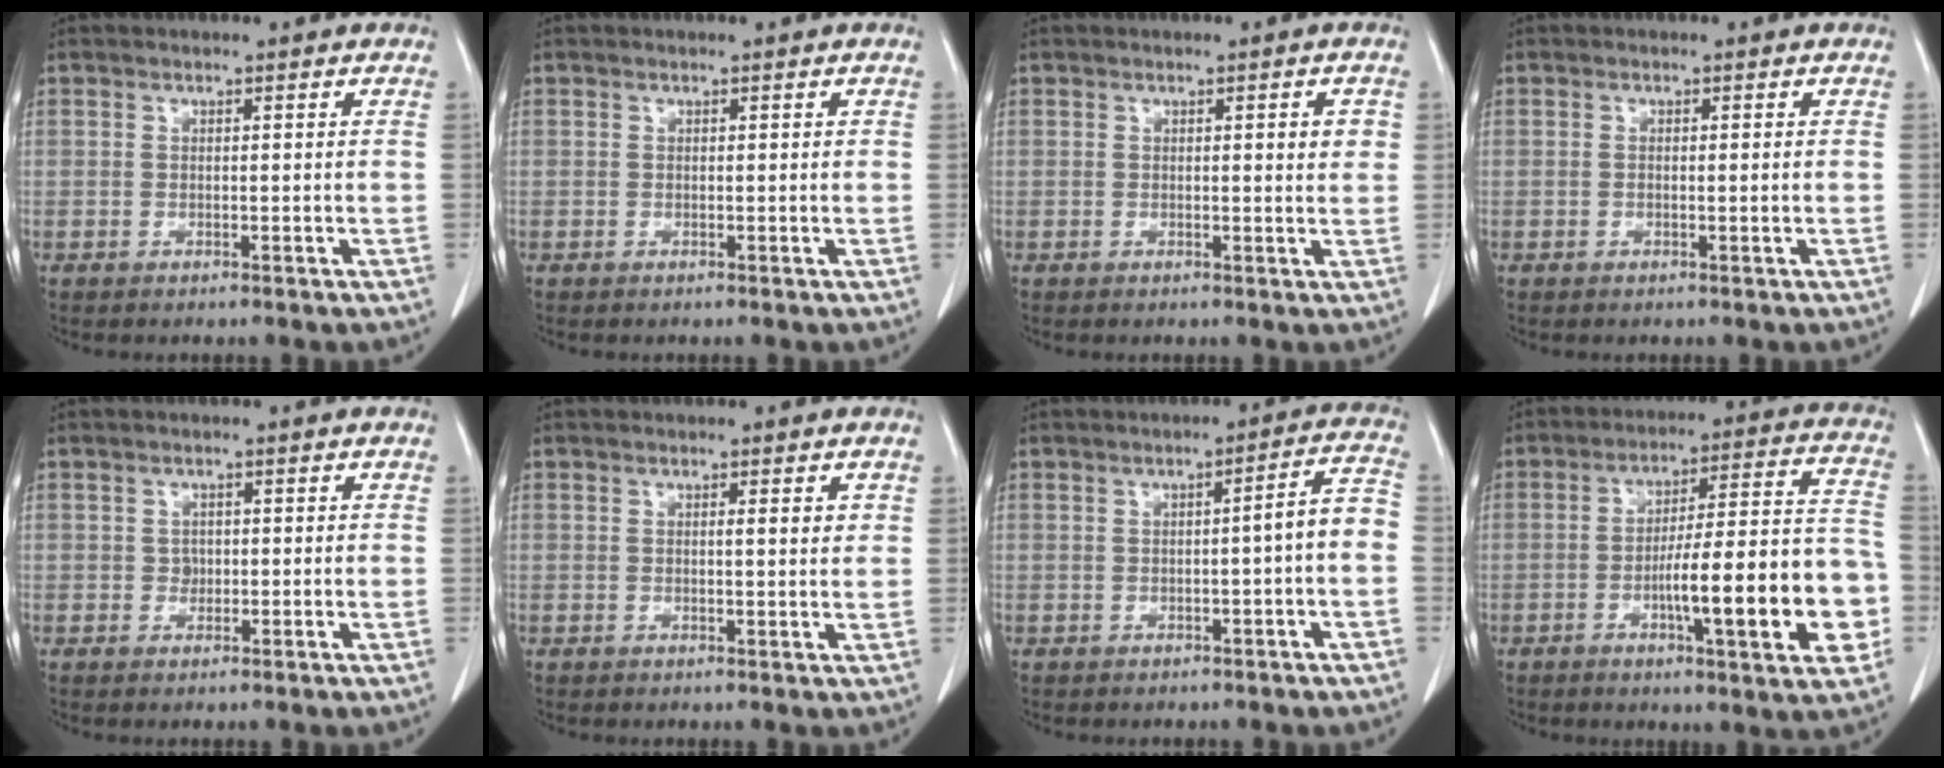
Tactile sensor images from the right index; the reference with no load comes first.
{"total": 0.0}
{"total": 2.2, "force": [0.6, 0.4, 2.1], "torque": [-0.028, 0.000, 0.008]}
{"total": 1.0, "force": [0.0, 0.2, 1.0], "torque": [-0.022, -0.002, 0.001]}
{"total": 1.1, "force": [-0.1, 1.0, 0.5], "torque": [-0.007, 0.002, 0.000]}
{"total": 1.7, "force": [0.7, 0.1, 1.6], "torque": [-0.025, -0.001, 0.008]}
{"total": 4.8, "force": [-0.9, 0.0, 4.7], "torque": [-0.060, 0.017, -0.013]}
{"total": 17.7, "force": [-4.9, 2.4, 16.9], "torque": [-0.220, 0.020, -0.067]}